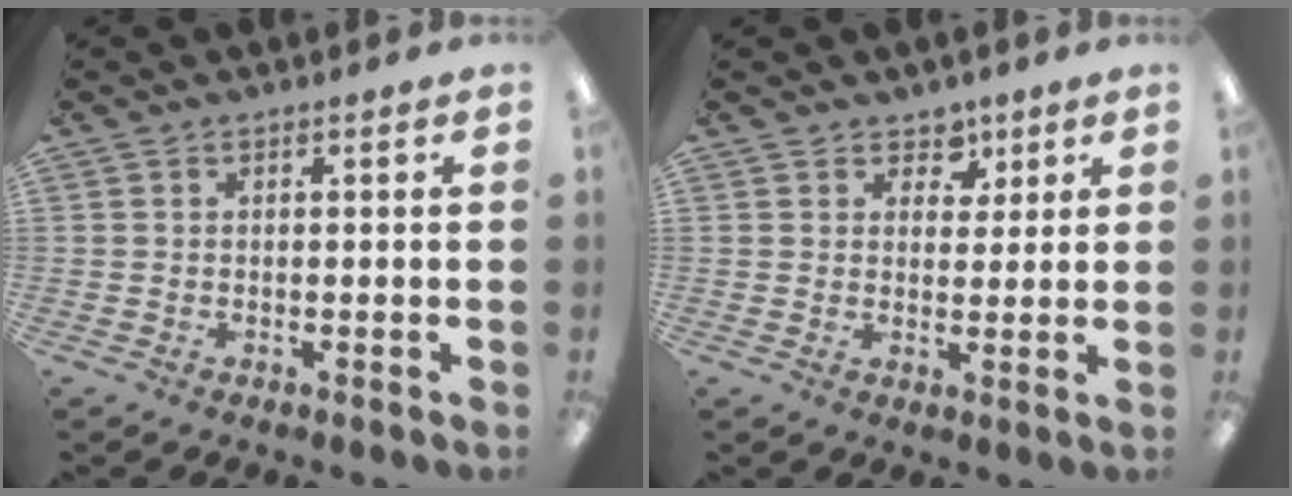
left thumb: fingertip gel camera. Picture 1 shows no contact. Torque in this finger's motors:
{"motor_torque": [0.04, 0.33, -0.43, 0.14, 0.03]}